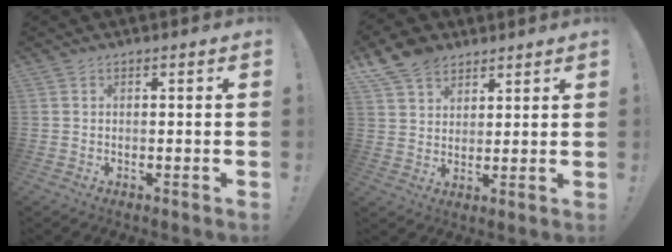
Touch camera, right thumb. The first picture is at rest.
{"total": 9.8, "force": [6.9, 6.3, 3.1], "torque": [-0.058, -0.036, 0.137]}